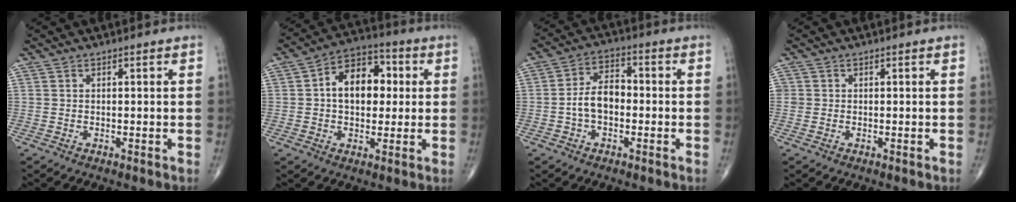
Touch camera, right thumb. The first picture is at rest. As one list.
[{"total": 12.2, "force": [1.6, 8.1, 9.0], "torque": [-0.106, 0.021, 0.016]}, {"total": 7.3, "force": [-1.2, 4.6, 5.5], "torque": [-0.090, 0.029, -0.032]}, {"total": 1.0, "force": [0.0, 0.9, 0.1], "torque": [0.005, 0.003, -0.001]}]